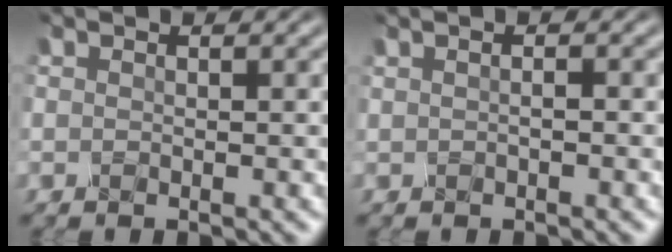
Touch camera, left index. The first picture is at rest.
{"total": 1.2, "force": [0.0, 0.6, 1.1], "torque": [-0.009, 0.001, -0.007]}